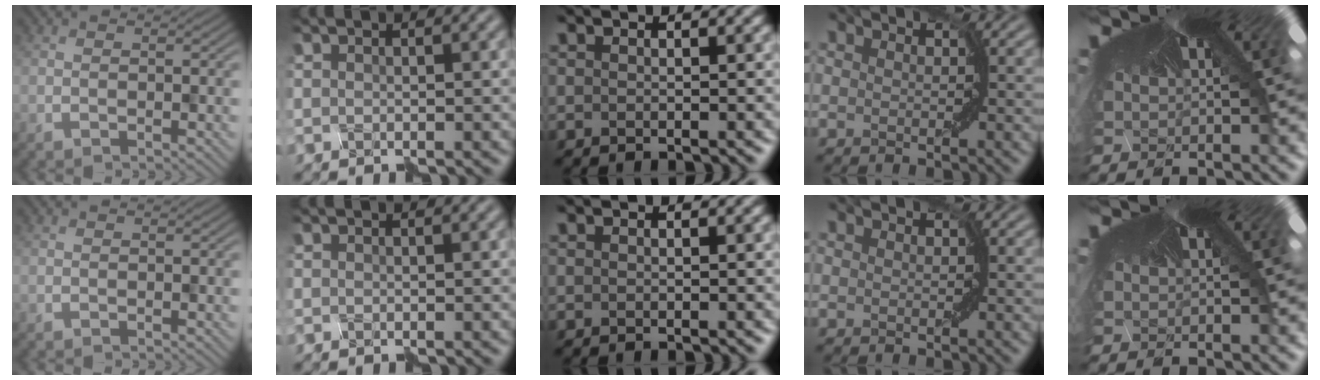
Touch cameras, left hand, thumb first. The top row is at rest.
{}